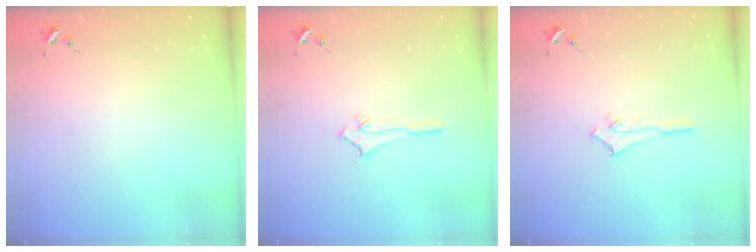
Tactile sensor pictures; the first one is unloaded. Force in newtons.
{"total": 2.8, "press": 2.7, "slide": 0.4}
{"total": 2.7, "press": 2.7, "slide": 0.2}